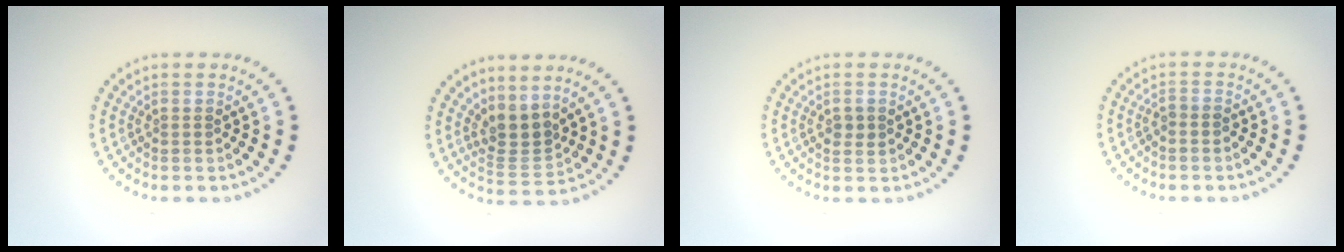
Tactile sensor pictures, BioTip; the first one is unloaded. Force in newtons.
{"total": 2.8, "press": 2.1, "slide": 1.8}
{"total": 1.2, "press": 1.2, "slide": 0.1}
{"total": 0.7, "press": 0.5, "slide": 0.5}